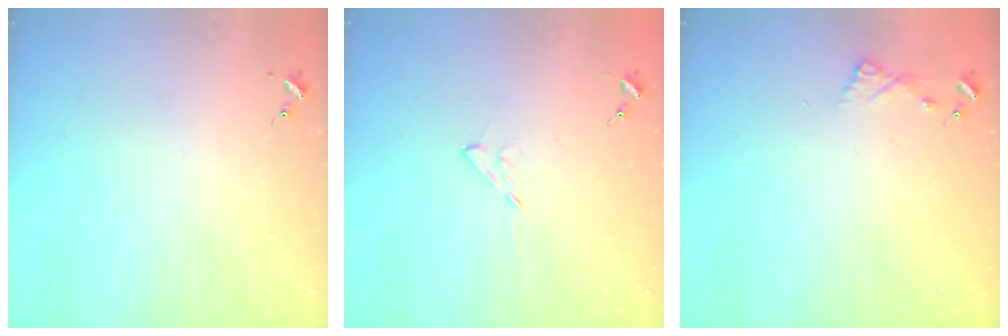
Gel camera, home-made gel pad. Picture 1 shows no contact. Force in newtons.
{"total": 4.9, "press": 4.9, "slide": 0.6}
{"total": 4.6, "press": 4.6, "slide": 0.5}